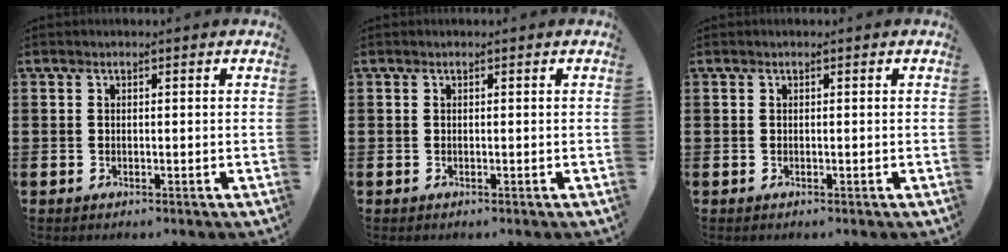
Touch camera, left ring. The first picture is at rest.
{"total": 0.0}
{"total": 0.0}